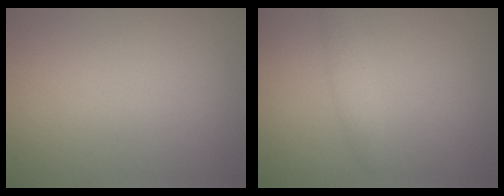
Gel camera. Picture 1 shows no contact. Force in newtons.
{"total": 1.5, "press": 1.5, "slide": 0.1}